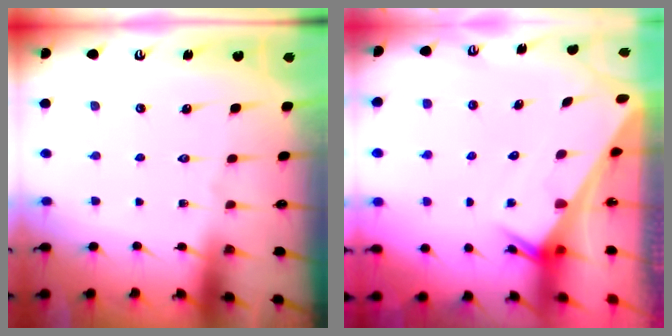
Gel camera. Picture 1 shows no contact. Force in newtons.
{"total": 2.5, "press": 2.5, "slide": 0.1}